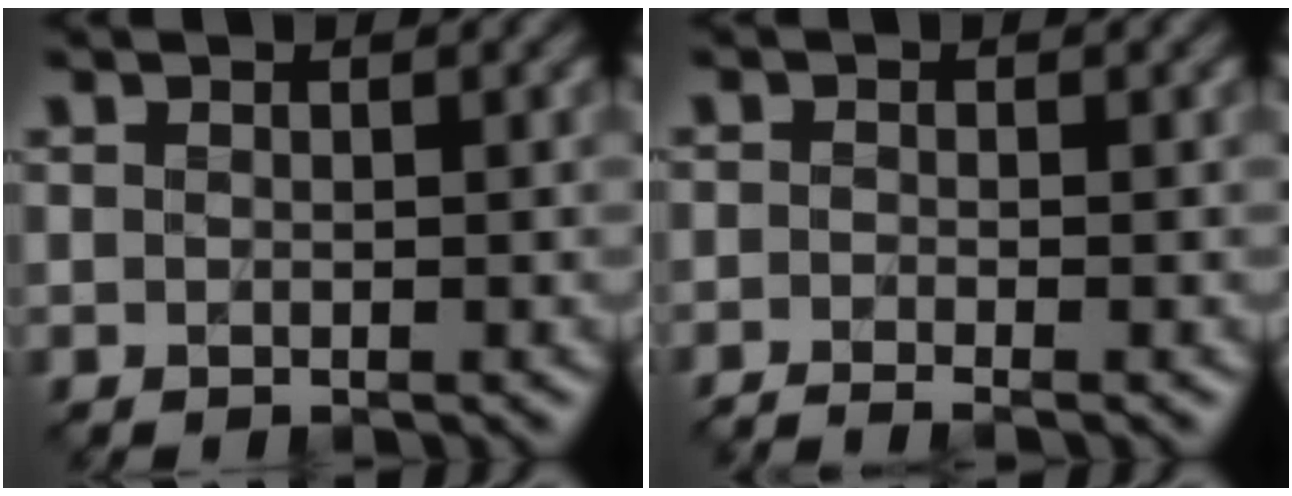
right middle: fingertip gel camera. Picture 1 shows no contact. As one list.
[{"total": 2.1, "force": [-1.5, 0.4, 1.4], "torque": [-0.017, -0.010, -0.038]}]